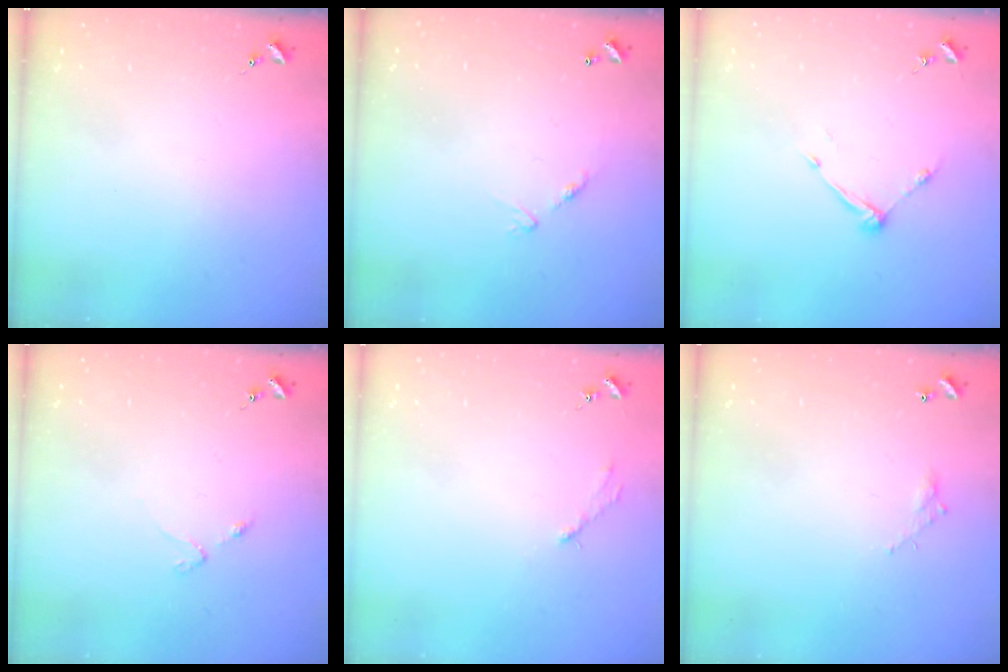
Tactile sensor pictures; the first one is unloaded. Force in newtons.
{"total": 6.9, "press": 6.8, "slide": 0.6}
{"total": 7.3, "press": 7.3, "slide": 0.5}
{"total": 2.5, "press": 2.4, "slide": 0.4}
{"total": 2.6, "press": 2.6, "slide": 0.3}
{"total": 3.5, "press": 3.5, "slide": 0.2}